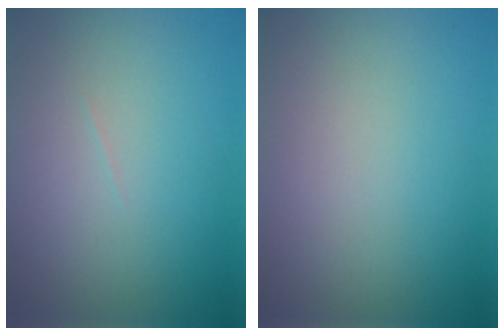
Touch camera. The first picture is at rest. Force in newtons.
{"total": 0.0}